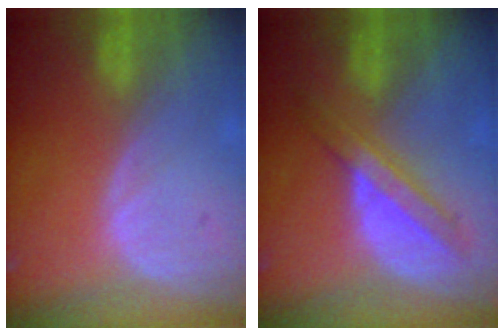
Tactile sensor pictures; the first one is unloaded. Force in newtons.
{"total": 5.8, "press": 5.8, "slide": 0.4}